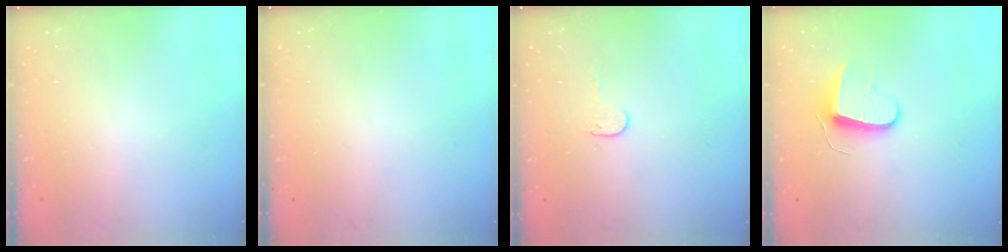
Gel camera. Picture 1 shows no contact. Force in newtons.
{"total": 0.0}
{"total": 4.5, "press": 4.5, "slide": 0.5}
{"total": 9.3, "press": 9.3, "slide": 0.6}